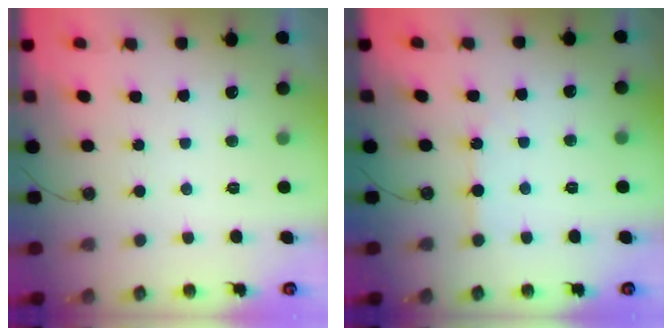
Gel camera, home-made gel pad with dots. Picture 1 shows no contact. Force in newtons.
{"total": 3.5, "press": 3.5, "slide": 0.5}